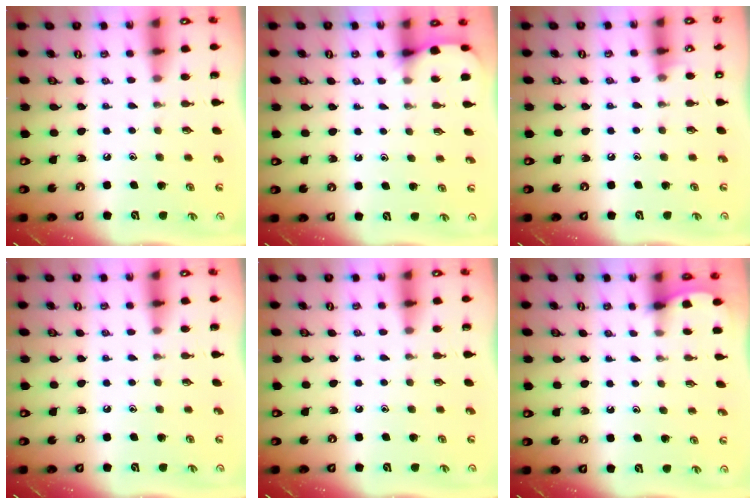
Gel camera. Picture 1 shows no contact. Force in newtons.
{"total": 3.3, "press": 3.3, "slide": 0.3}
{"total": 3.1, "press": 3.0, "slide": 0.5}
{"total": 0.0}
{"total": 0.0}
{"total": 1.9, "press": 1.9, "slide": 0.2}